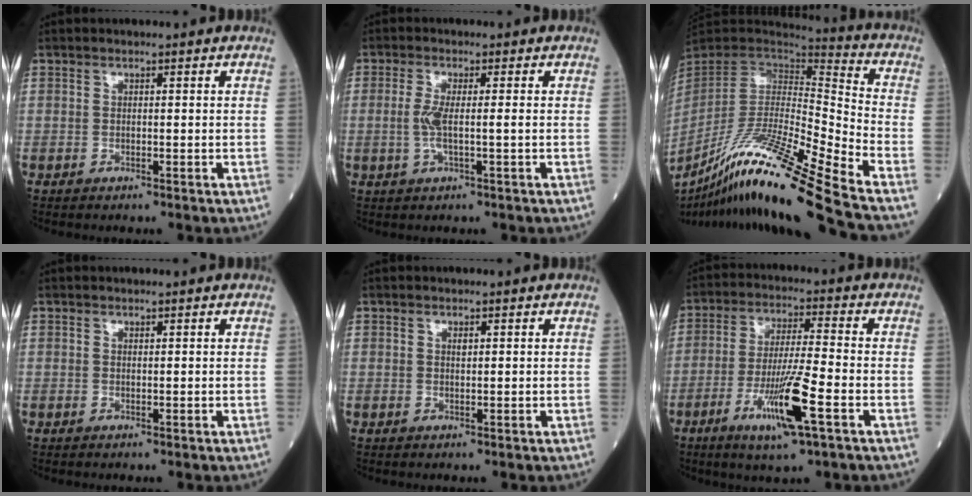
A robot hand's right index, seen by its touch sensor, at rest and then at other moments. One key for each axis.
{"total": 3.6, "fx": -0.3, "fy": 0.3, "fz": 3.6, "tx": -0.078, "ty": -0.003, "tz": -0.008}
{"total": 24.9, "fx": -18.4, "fy": -1.8, "fz": 16.7, "tx": -0.300, "ty": -0.054, "tz": -0.335}
{"total": 0.0}
{"total": 0.7, "fx": 0.3, "fy": 0.3, "fz": 0.5, "tx": -0.011, "ty": -0.003, "tz": 0.006}
{"total": 11.3, "fx": -4.6, "fy": 0.4, "fz": 10.3, "tx": -0.194, "ty": -0.017, "tz": -0.085}